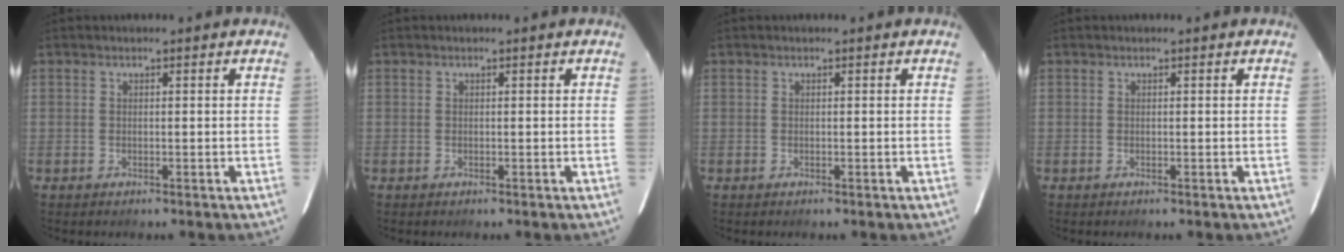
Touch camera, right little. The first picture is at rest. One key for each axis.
{"total": 0.0}
{"total": 0.0}
{"total": 0.0}